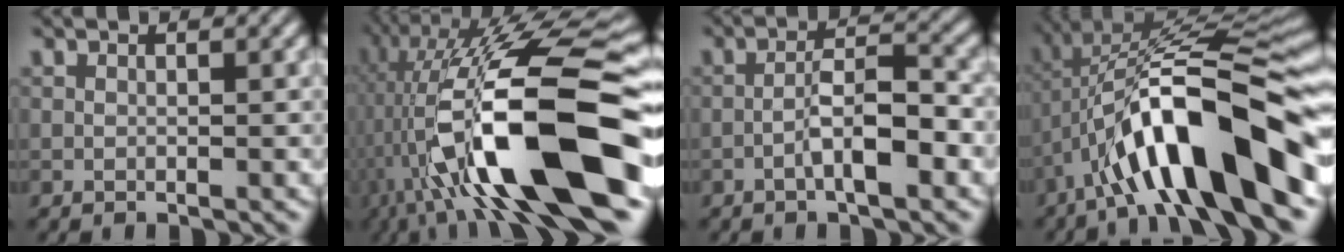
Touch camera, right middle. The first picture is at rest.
{"total": 15.5, "force": [-3.7, 3.9, 14.6], "torque": [-0.262, 0.042, -0.050]}
{"total": 4.2, "force": [-2.3, 0.4, 3.5], "torque": [-0.083, 0.022, -0.028]}
{"total": 12.6, "force": [-5.5, 2.8, 11.0], "torque": [-0.201, 0.027, -0.069]}